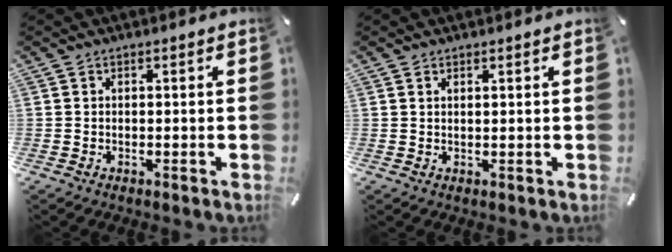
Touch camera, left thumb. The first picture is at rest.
{"total": 0.8, "force": [0.6, 0.0, 0.5], "torque": [-0.010, -0.003, 0.012]}